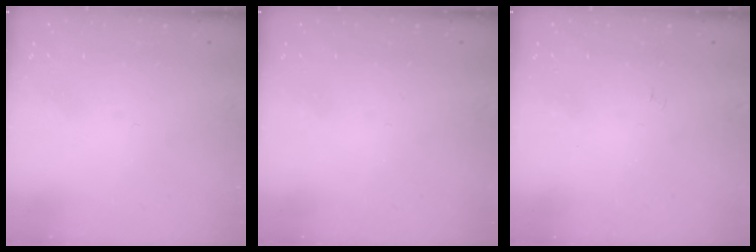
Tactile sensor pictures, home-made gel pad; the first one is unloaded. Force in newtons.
{"total": 0.0}
{"total": 3.7, "press": 3.7, "slide": 0.5}